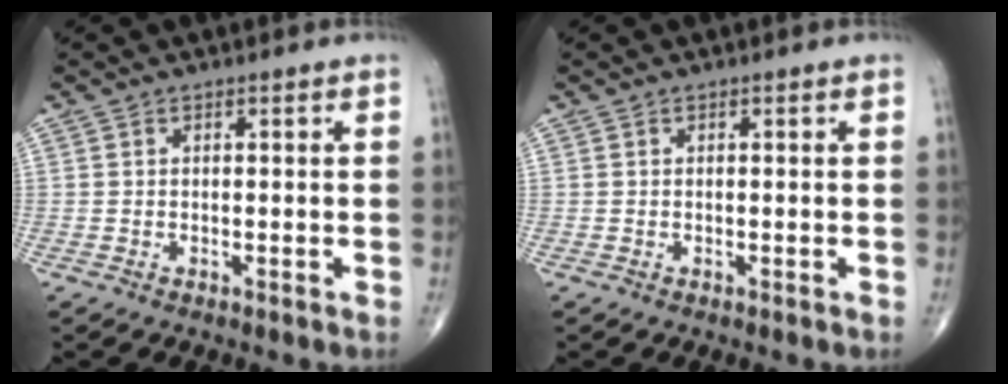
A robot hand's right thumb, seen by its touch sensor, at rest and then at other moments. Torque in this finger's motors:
{"motor_torque": [0.00, 0.00, 0.29, 0.29, 0.03]}